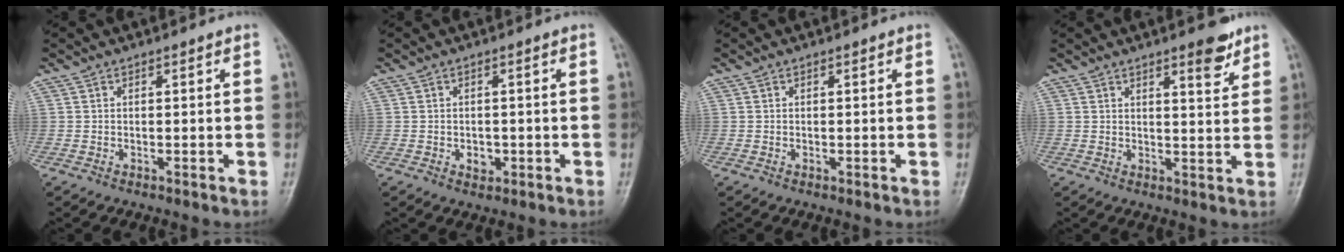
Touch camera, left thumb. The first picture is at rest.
{"total": 2.2, "force": [-0.6, 1.7, 1.3], "torque": [-0.009, 0.002, -0.003]}
{"total": 0.0}
{"total": 5.1, "force": [3.5, 1.3, 3.4], "torque": [-0.037, -0.024, 0.047]}